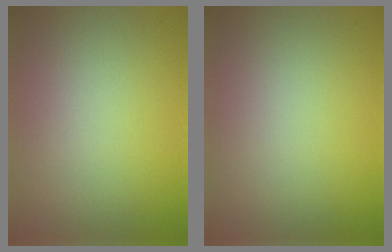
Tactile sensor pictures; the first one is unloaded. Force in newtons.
{"total": 0.0}